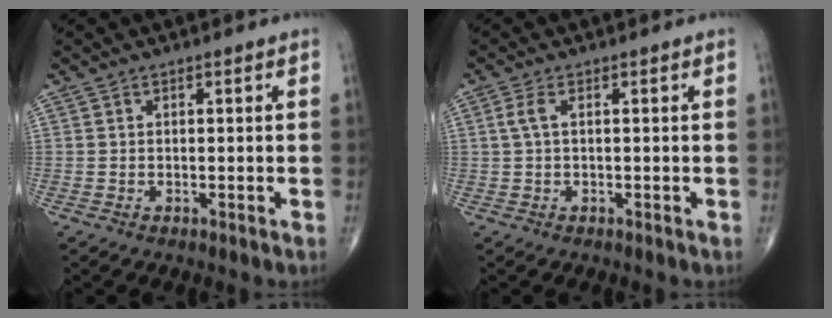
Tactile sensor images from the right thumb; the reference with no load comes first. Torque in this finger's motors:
{"motor_torque": [-0.16, 0.19, 0.05, 0.08, 0.07]}